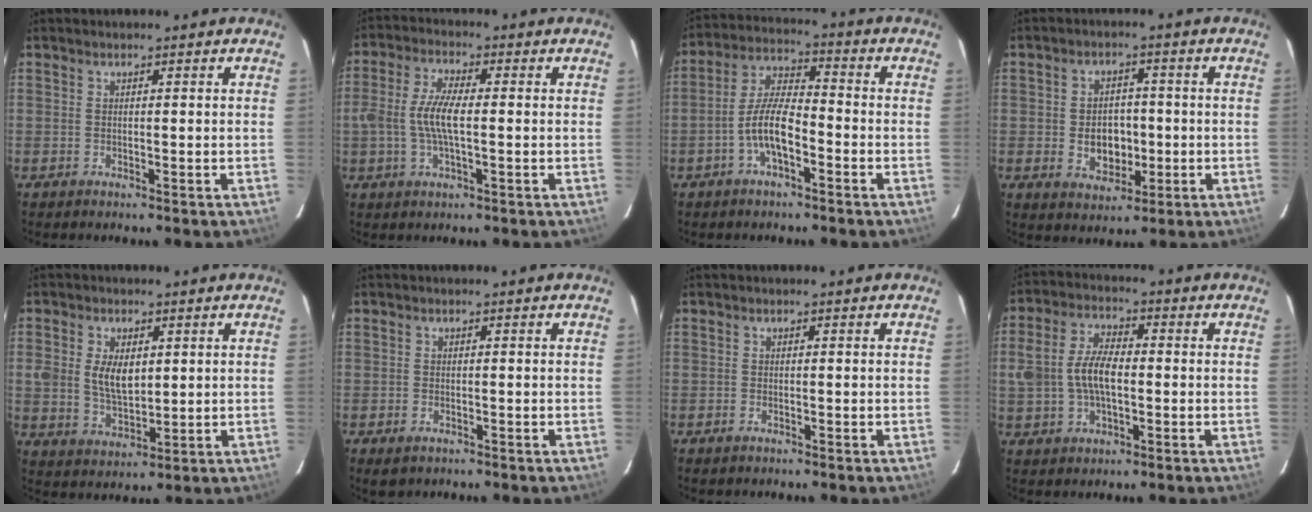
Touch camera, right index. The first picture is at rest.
{"total": 7.6, "force": [-0.7, 2.5, 7.1], "torque": [-0.148, 0.007, -0.015]}
{"total": 8.4, "force": [-3.5, 2.9, 7.1], "torque": [-0.152, 0.013, -0.065]}
{"total": 7.0, "force": [-1.1, 5.3, 4.5], "torque": [-0.088, 0.006, -0.006]}
{"total": 7.4, "force": [1.4, 4.5, 5.7], "torque": [-0.111, 0.001, 0.031]}
{"total": 2.3, "force": [-1.3, 1.5, 1.1], "torque": [-0.020, -0.004, -0.020]}
{"total": 0.9, "force": [-0.7, 0.5, 0.2], "torque": [-0.005, 0.001, -0.012]}
{"total": 9.1, "force": [-0.7, 5.1, 7.5], "torque": [-0.152, 0.013, -0.010]}